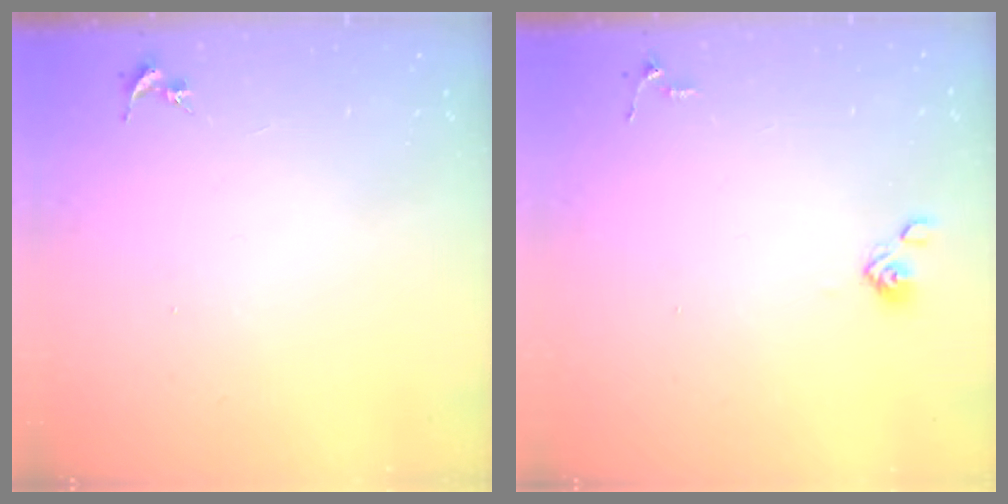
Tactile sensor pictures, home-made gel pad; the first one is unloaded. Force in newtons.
{"total": 3.9, "press": 3.6, "slide": 1.5}